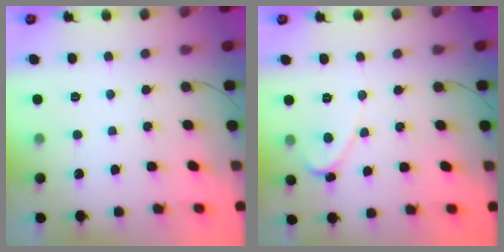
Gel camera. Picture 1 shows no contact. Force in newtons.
{"total": 1.7, "press": 1.7, "slide": 0.2}